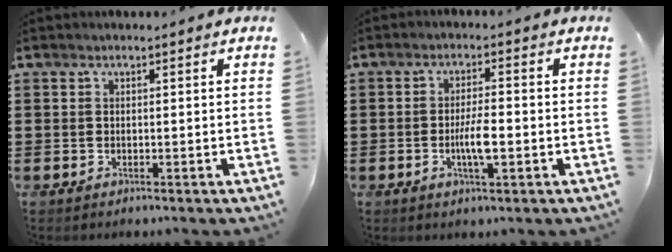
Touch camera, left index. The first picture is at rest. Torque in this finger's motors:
{"motor_torque": [0.59, 0.09, 0.45, 0.12]}